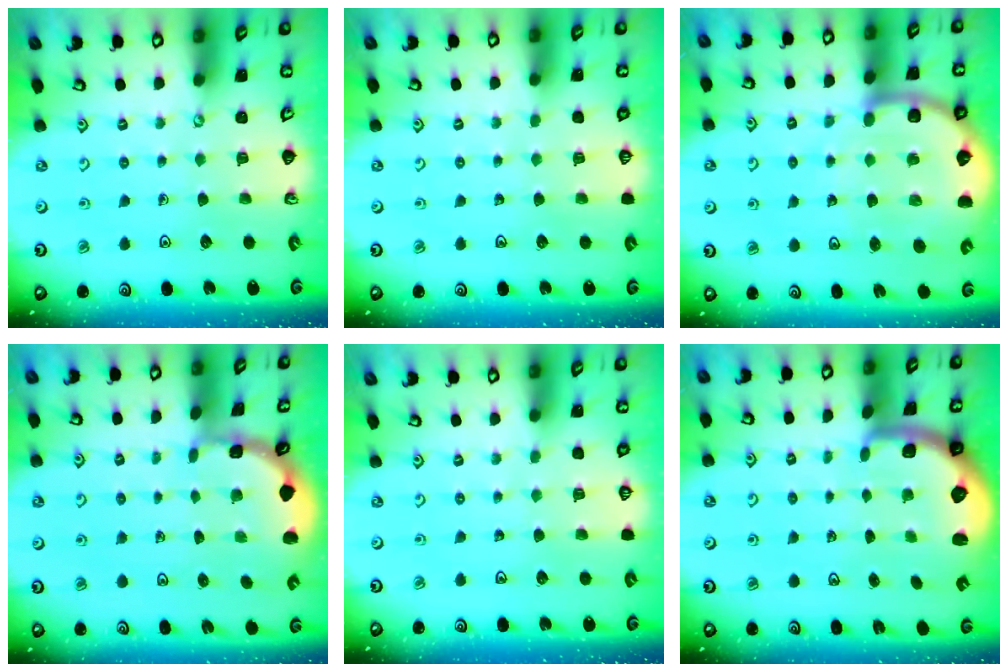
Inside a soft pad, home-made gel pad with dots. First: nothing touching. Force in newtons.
{"total": 0.0}
{"total": 9.0, "press": 8.8, "slide": 1.9}
{"total": 1.2, "press": 1.2, "slide": 0.3}
{"total": 0.0}
{"total": 1.7, "press": 1.6, "slide": 0.4}